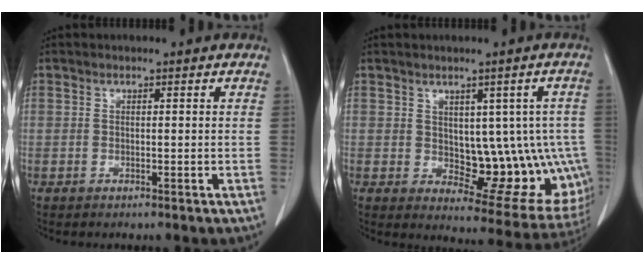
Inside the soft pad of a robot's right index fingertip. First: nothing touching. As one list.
[{"total": 13.3, "force": [-0.5, 7.2, 11.2], "torque": [-0.110, 0.009, 0.014]}]